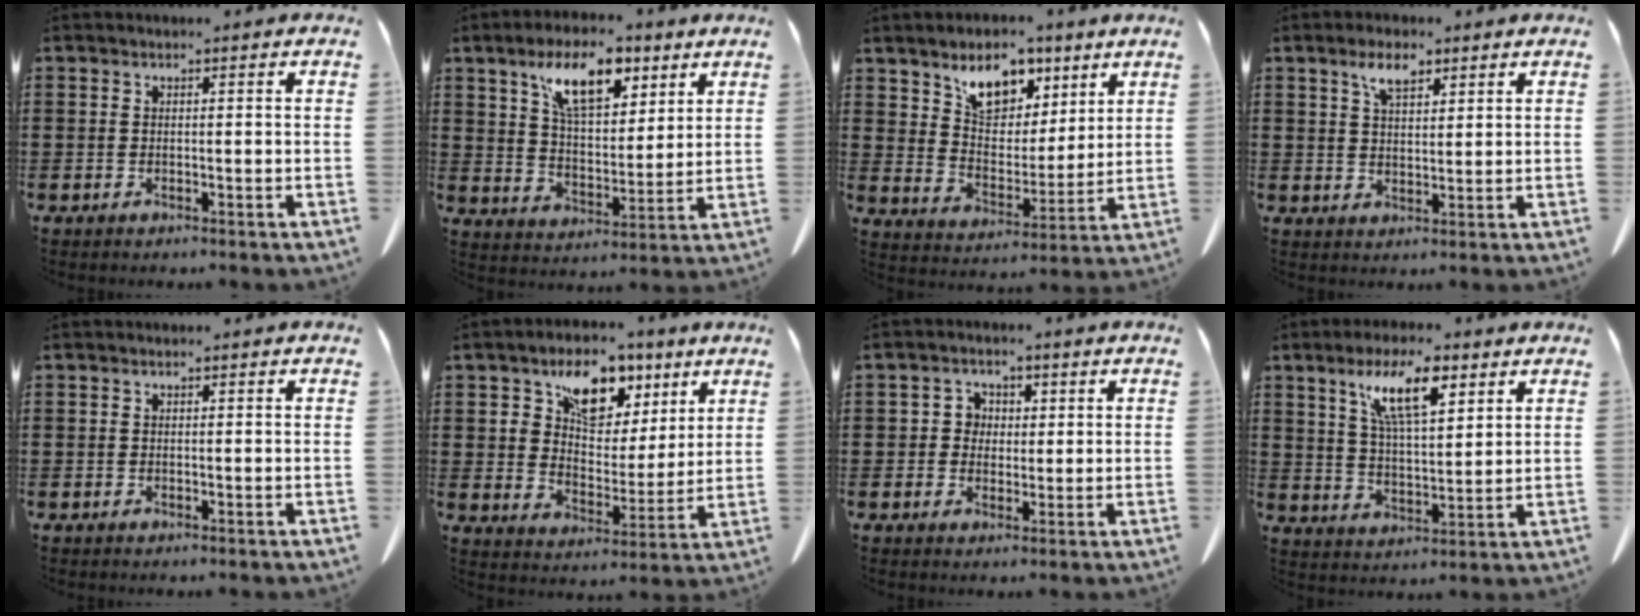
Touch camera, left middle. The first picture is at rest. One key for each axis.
{"total": 10.8, "fx": 6.7, "fy": 4.6, "fz": 7.1, "tx": -0.135, "ty": -0.010, "tz": 0.117}
{"total": 8.1, "fx": 5.8, "fy": 4.9, "fz": 3.1, "tx": -0.068, "ty": -0.017, "tz": 0.103}
{"total": 4.6, "fx": 2.9, "fy": 1.9, "fz": 3.0, "tx": -0.059, "ty": 0.002, "tz": 0.051}
{"total": 0.0}
{"total": 9.8, "fx": 5.7, "fy": 6.3, "fz": 4.9, "tx": -0.104, "ty": -0.001, "tz": 0.101}
{"total": 2.9, "fx": 0.8, "fy": 2.7, "fz": 0.7, "tx": -0.020, "ty": 0.005, "tz": 0.011}
{"total": 10.2, "fx": 6.1, "fy": 3.0, "fz": 7.6, "tx": -0.154, "ty": -0.006, "tz": 0.106}